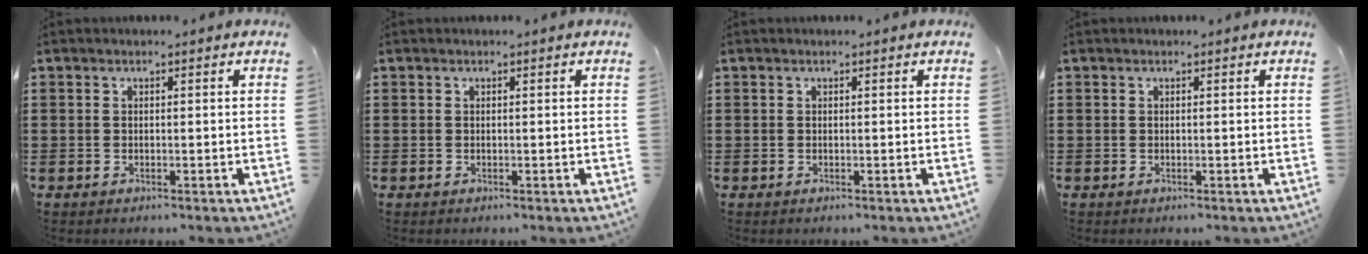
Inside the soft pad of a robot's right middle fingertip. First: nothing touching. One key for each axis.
{"total": 0.0}
{"total": 0.0}
{"total": 0.0}